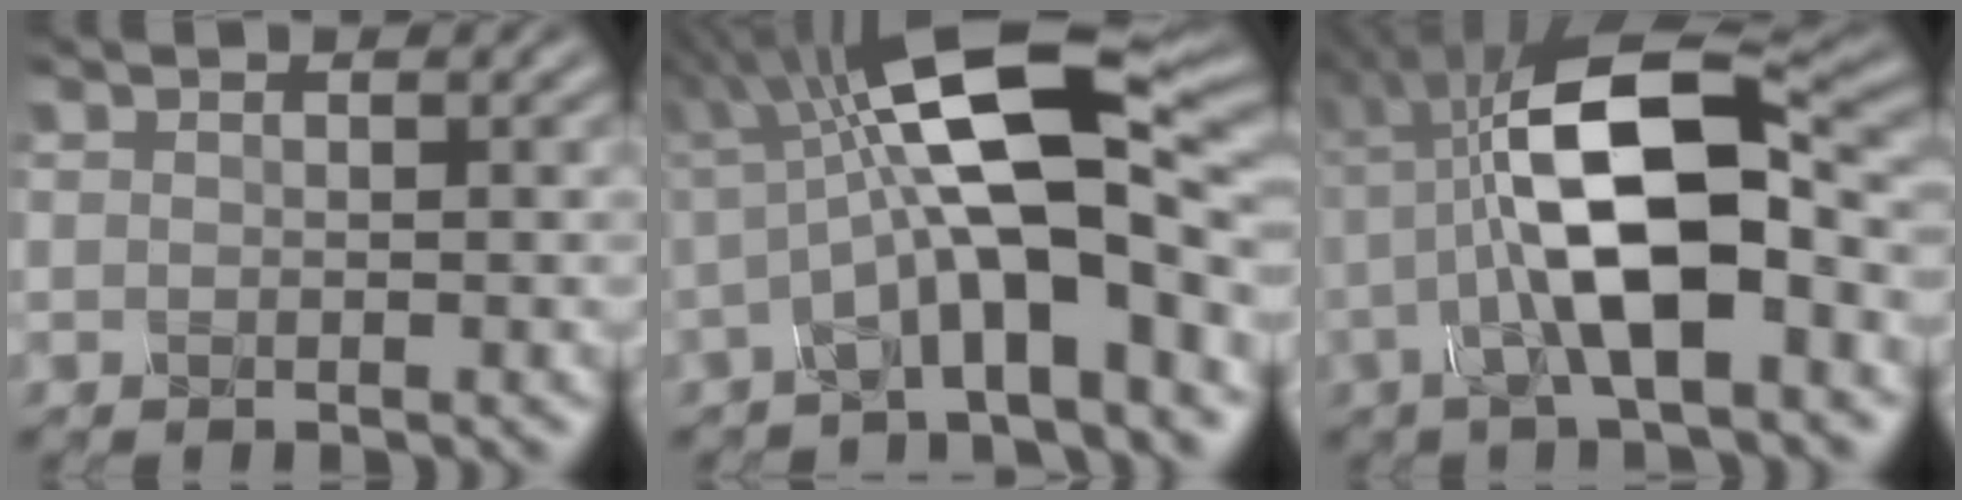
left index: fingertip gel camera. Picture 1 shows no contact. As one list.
[{"total": 12.5, "force": [-0.1, 3.4, 12.0], "torque": [-0.196, 0.021, -0.013]}, {"total": 11.0, "force": [-0.8, 3.6, 10.3], "torque": [-0.179, 0.013, -0.023]}]